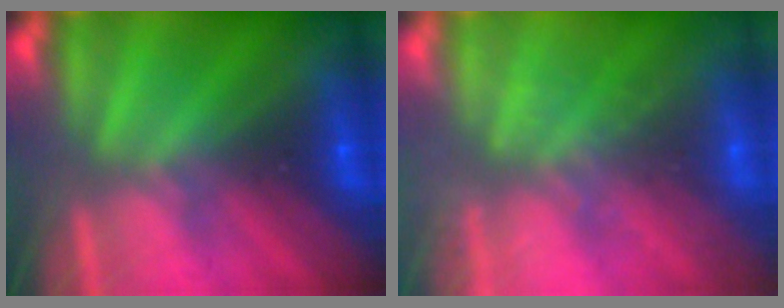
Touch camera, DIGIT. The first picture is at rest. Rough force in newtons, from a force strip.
{"total": 1.8}